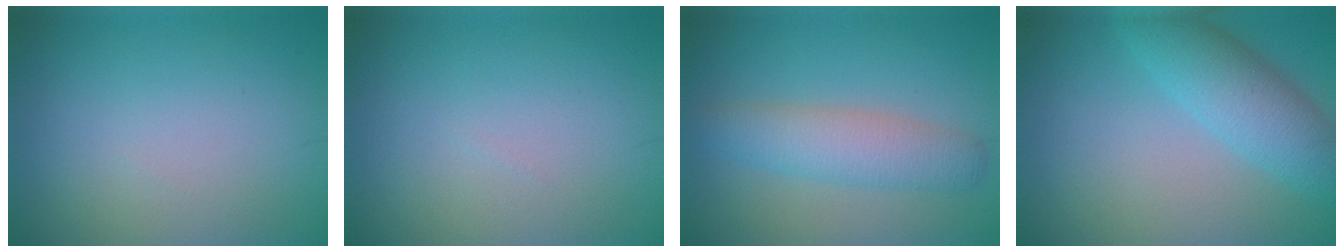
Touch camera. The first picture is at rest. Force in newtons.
{"total": 0.0}
{"total": 4.1, "press": 4.1, "slide": 0.2}
{"total": 5.1, "press": 5.1, "slide": 0.2}